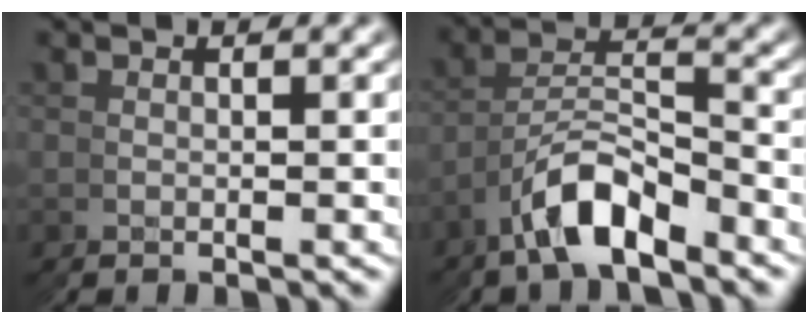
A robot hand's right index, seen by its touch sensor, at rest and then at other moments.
{"total": 4.1, "force": [-2.3, 2.5, 2.1], "torque": [-0.049, -0.006, -0.039]}